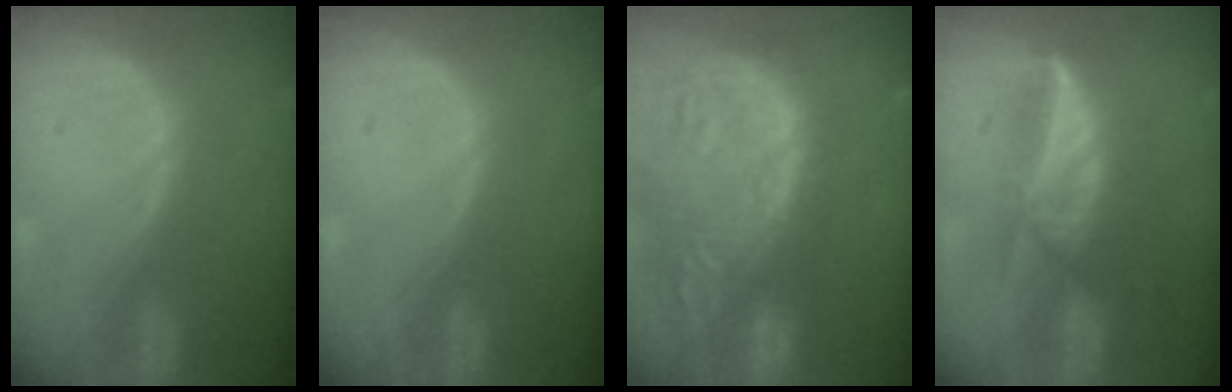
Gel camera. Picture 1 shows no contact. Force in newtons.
{"total": 0.0}
{"total": 16.0, "press": 13.2, "slide": 9.0}
{"total": 6.0, "press": 5.6, "slide": 2.2}